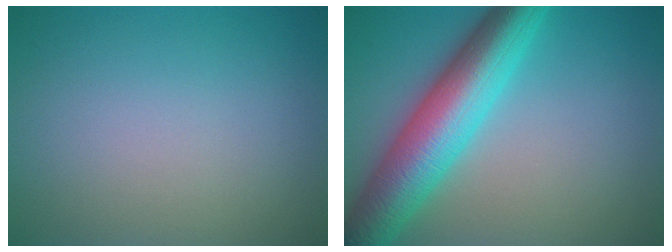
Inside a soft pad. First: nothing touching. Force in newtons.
{"total": 9.4, "press": 9.4, "slide": 0.1}